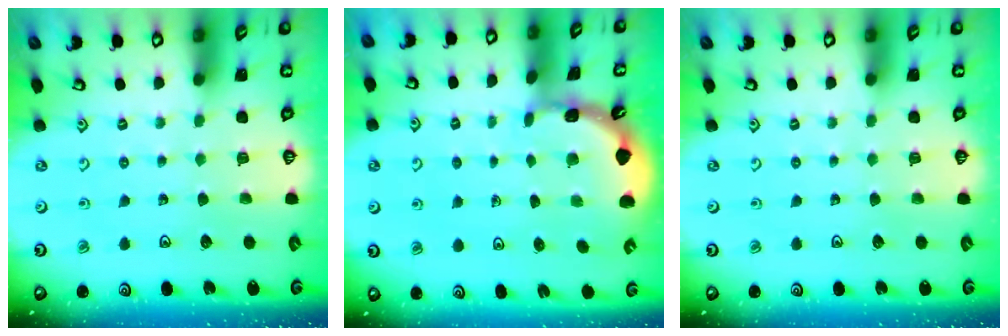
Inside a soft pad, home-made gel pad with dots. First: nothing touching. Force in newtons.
{"total": 1.6, "press": 1.6, "slide": 0.3}
{"total": 0.0}